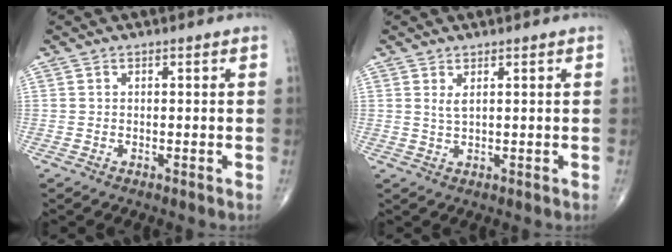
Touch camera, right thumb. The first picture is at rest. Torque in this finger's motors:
{"motor_torque": [-0.56, 0.44, 0.40, -0.02, 0.00]}